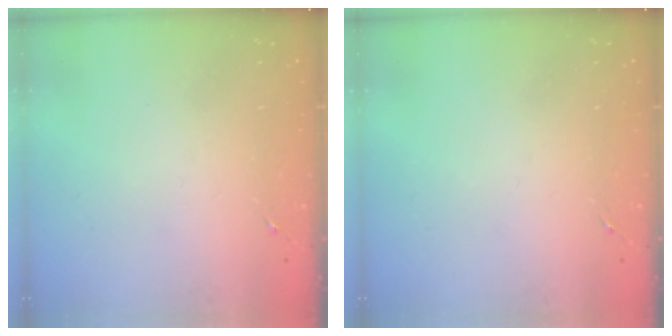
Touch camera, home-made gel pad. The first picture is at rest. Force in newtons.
{"total": 0.0}